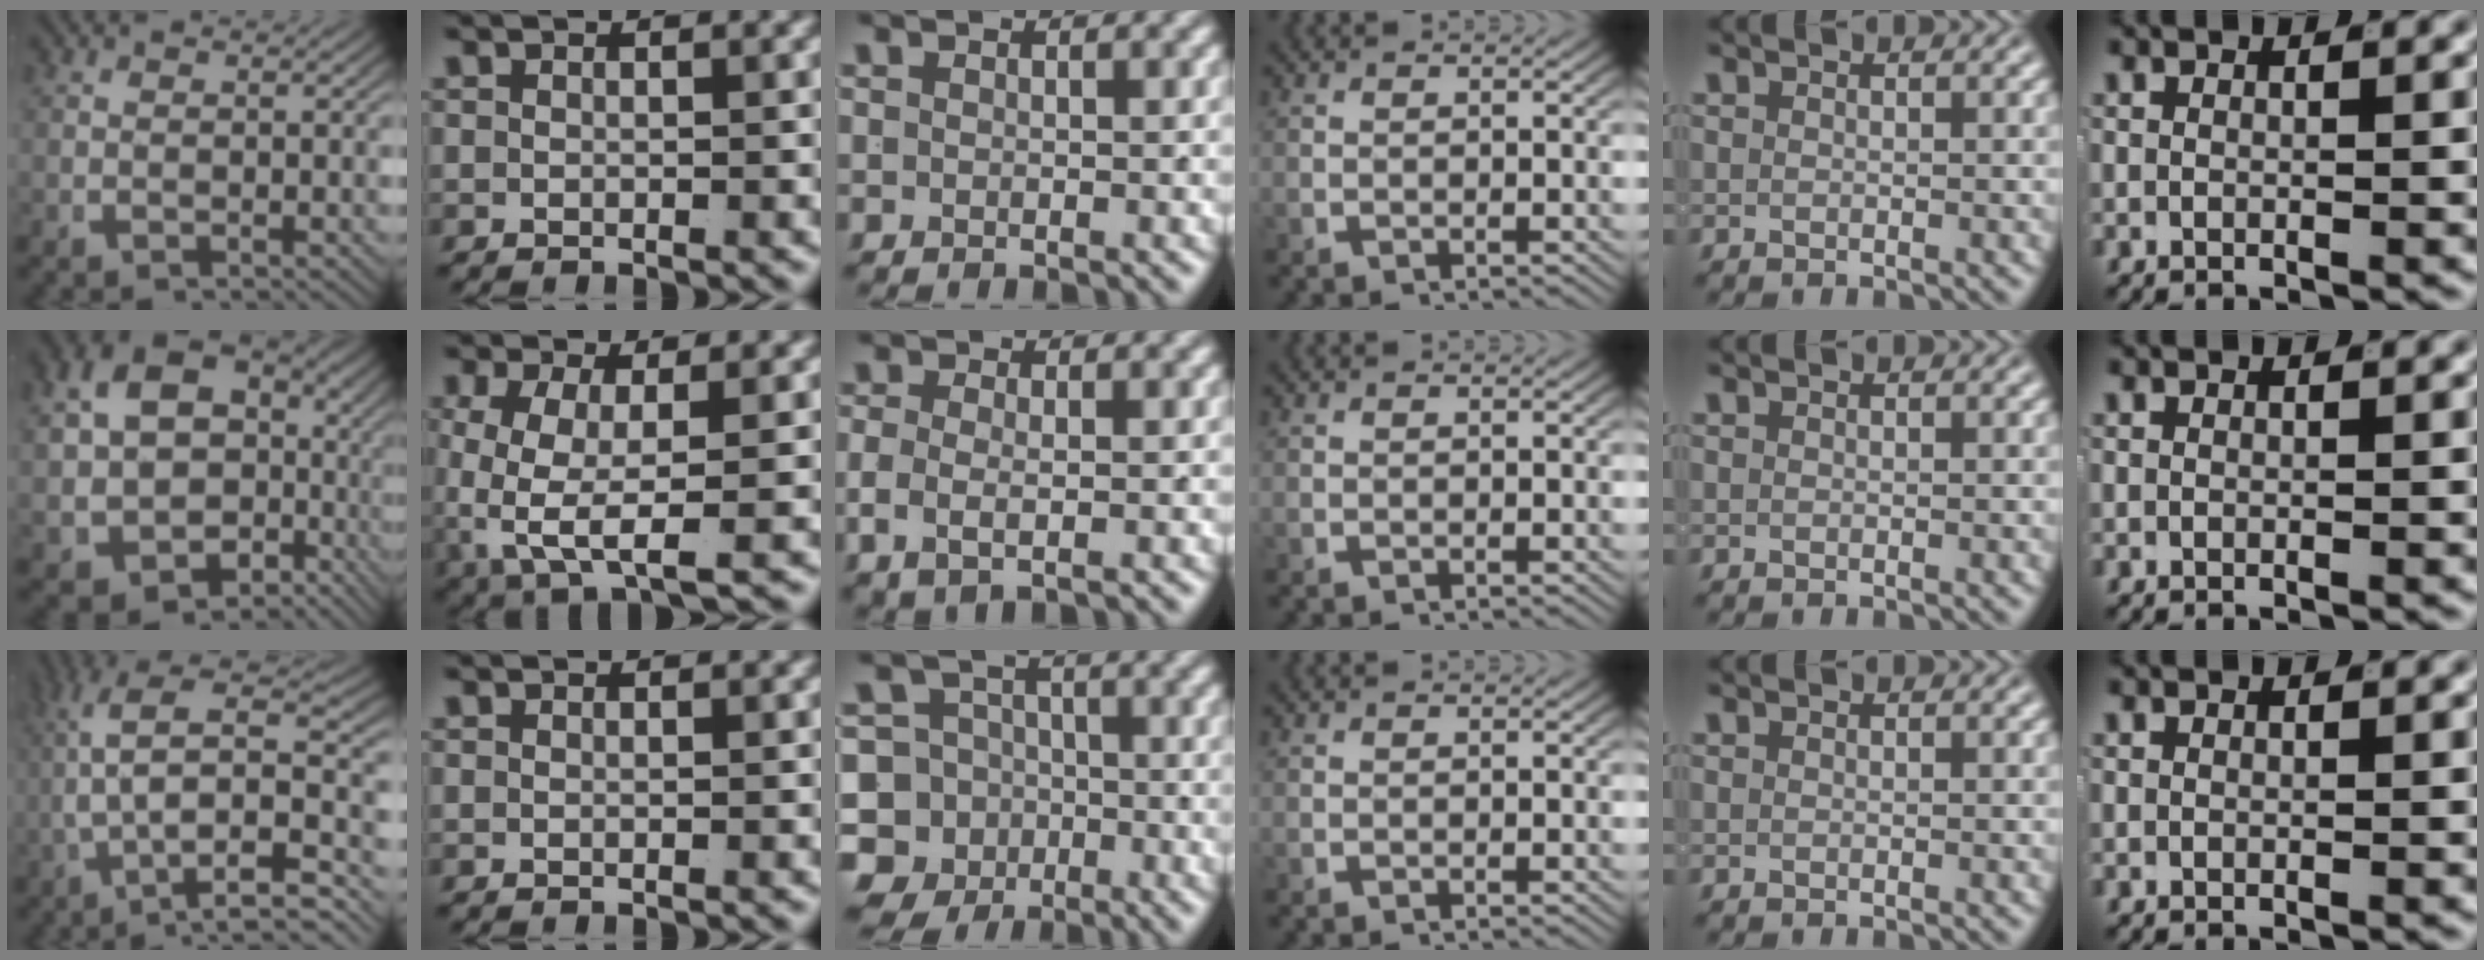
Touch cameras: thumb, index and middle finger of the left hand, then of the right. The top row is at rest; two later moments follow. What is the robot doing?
{"motion": "lift_and_place", "object": "shirt"}